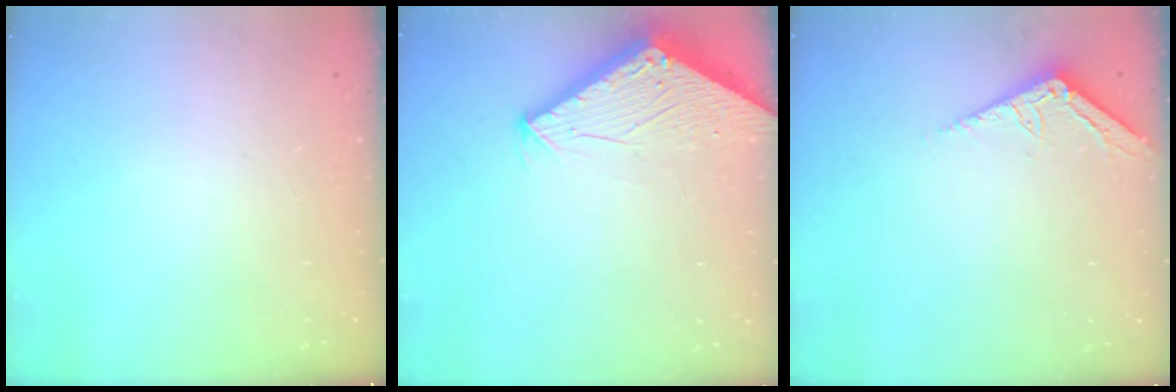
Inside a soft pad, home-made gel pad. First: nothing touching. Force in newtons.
{"total": 2.8, "press": 2.8, "slide": 0.1}
{"total": 3.6, "press": 3.6, "slide": 0.4}